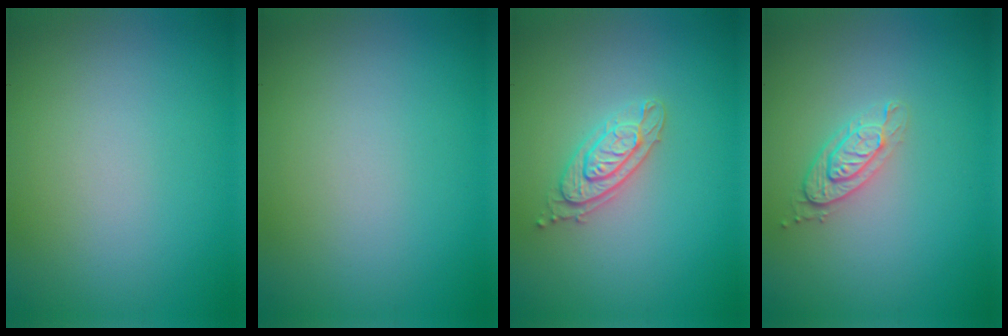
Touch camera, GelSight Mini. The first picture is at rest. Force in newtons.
{"total": 0.0}
{"total": 2.4, "press": 2.2, "slide": 0.8}
{"total": 2.1, "press": 1.9, "slide": 0.8}